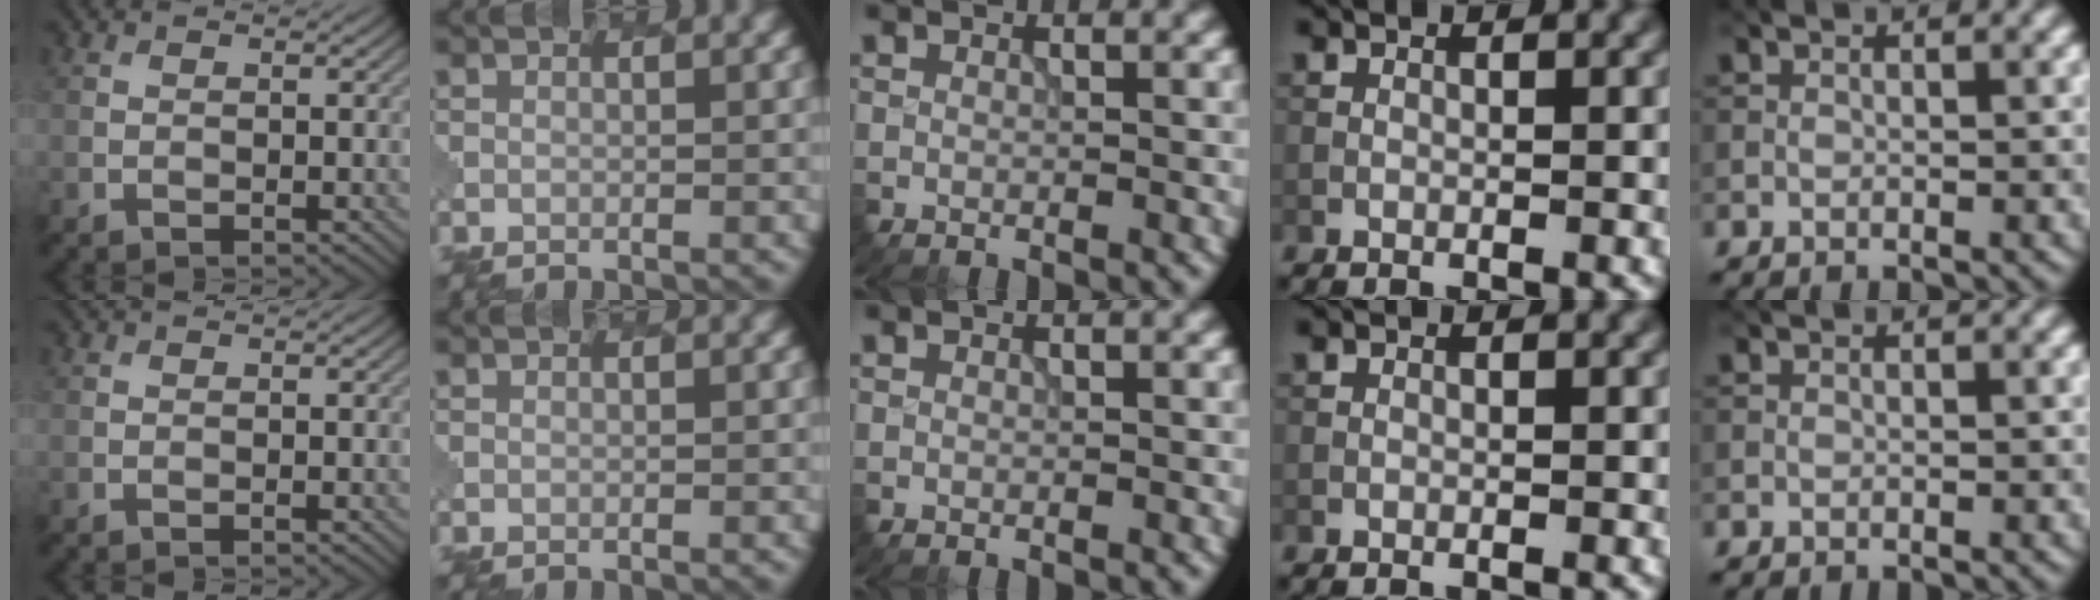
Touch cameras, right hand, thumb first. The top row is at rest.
{}